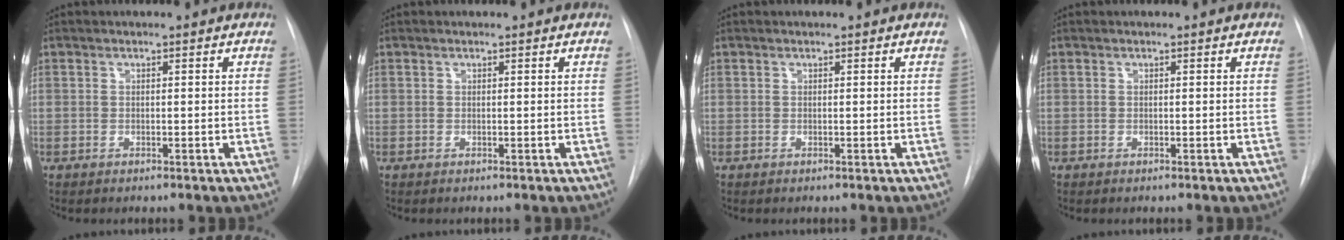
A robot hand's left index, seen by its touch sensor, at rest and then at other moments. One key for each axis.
{"total": 0.0}
{"total": 0.0}
{"total": 0.0}